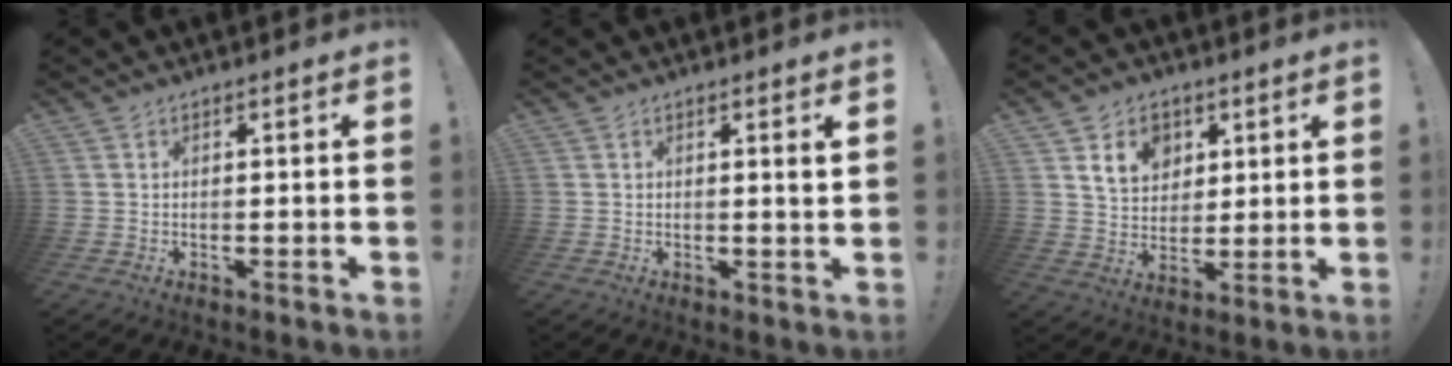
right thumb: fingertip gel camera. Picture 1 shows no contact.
{"total": 1.9, "force": [1.0, -0.5, 1.6], "torque": [-0.018, -0.009, 0.013]}
{"total": 10.8, "force": [5.3, 8.3, 4.6], "torque": [-0.075, -0.016, 0.103]}